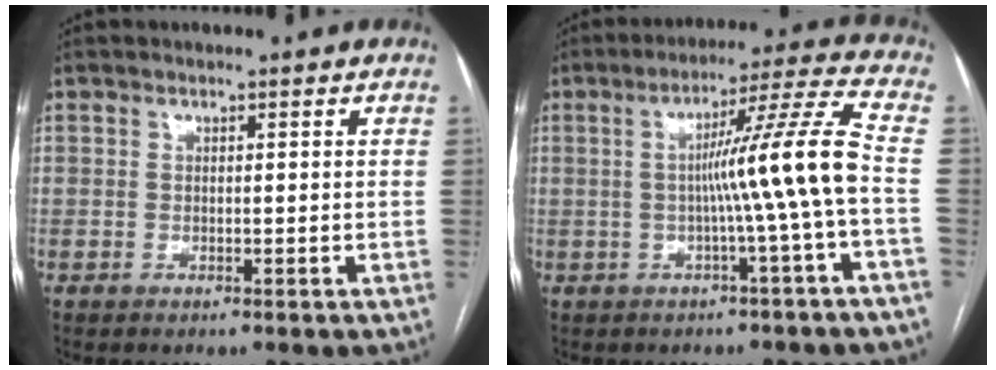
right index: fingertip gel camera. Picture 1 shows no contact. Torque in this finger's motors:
{"motor_torque": [1.49, -0.15, 0.75, 0.17]}